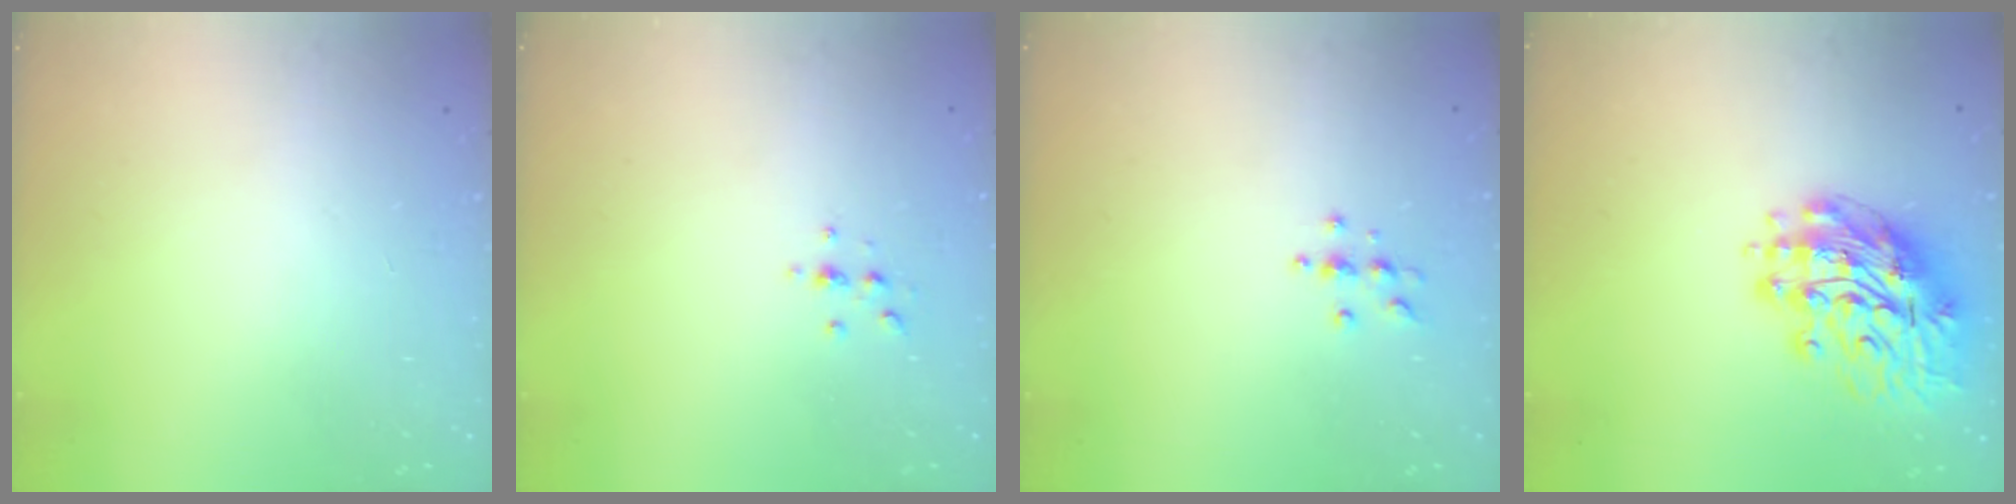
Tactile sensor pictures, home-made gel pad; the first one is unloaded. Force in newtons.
{"total": 2.3, "press": 2.2, "slide": 0.2}
{"total": 3.8, "press": 3.7, "slide": 0.5}
{"total": 14.3, "press": 14.2, "slide": 1.9}